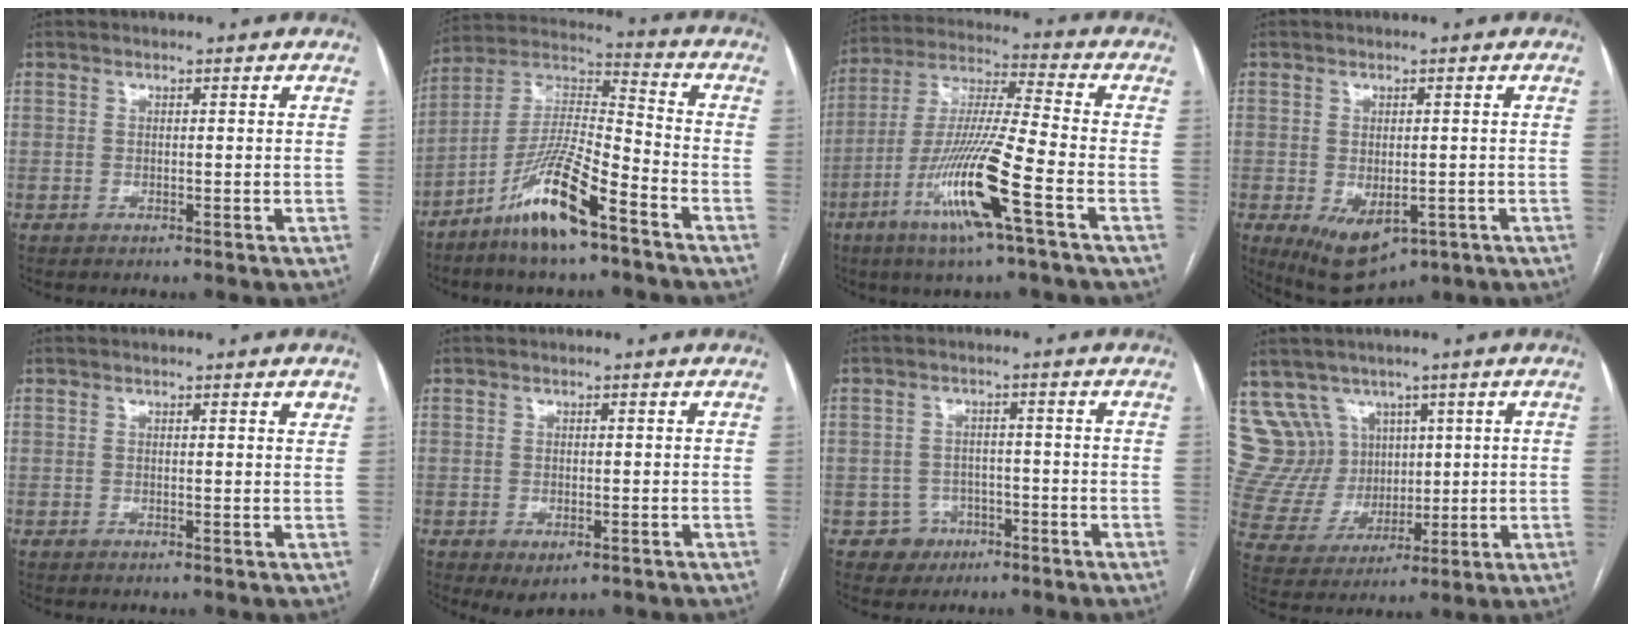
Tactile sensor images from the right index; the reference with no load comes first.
{"total": 13.8, "force": [-8.5, 1.5, 10.7], "torque": [-0.215, -0.010, -0.164]}
{"total": 15.4, "force": [-6.7, -0.2, 13.9], "torque": [-0.282, -0.017, -0.128]}
{"total": 8.4, "force": [-3.7, 4.5, 6.1], "torque": [-0.095, -0.017, -0.043]}
{"total": 1.4, "force": [1.0, 0.2, 1.0], "torque": [-0.014, -0.002, 0.009]}
{"total": 2.6, "force": [-1.1, 1.3, 1.9], "torque": [-0.028, -0.005, -0.005]}
{"total": 4.0, "force": [-1.9, 3.5, -0.2], "torque": [0.014, 0.016, -0.024]}
{"total": 11.0, "force": [6.2, 9.0, 1.7], "torque": [-0.054, 0.053, 0.141]}